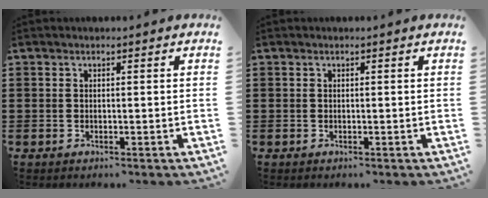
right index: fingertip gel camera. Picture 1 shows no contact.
{"total": 0.0}